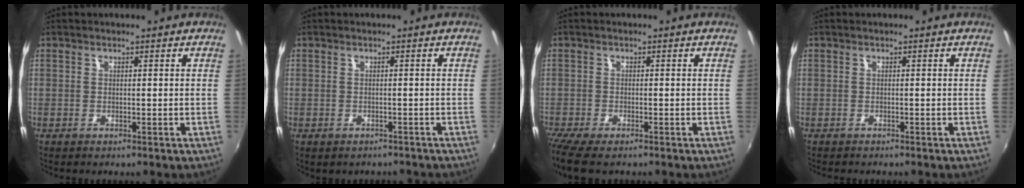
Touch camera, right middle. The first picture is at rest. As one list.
[{"total": 3.0, "force": [-2.4, 1.4, 1.0], "torque": [-0.024, -0.015, -0.030]}, {"total": 5.8, "force": [-4.7, 1.1, 3.3], "torque": [-0.080, -0.032, -0.087]}, {"total": 0.7, "force": [-0.7, 0.3, 0.1], "torque": [-0.005, -0.003, -0.012]}]